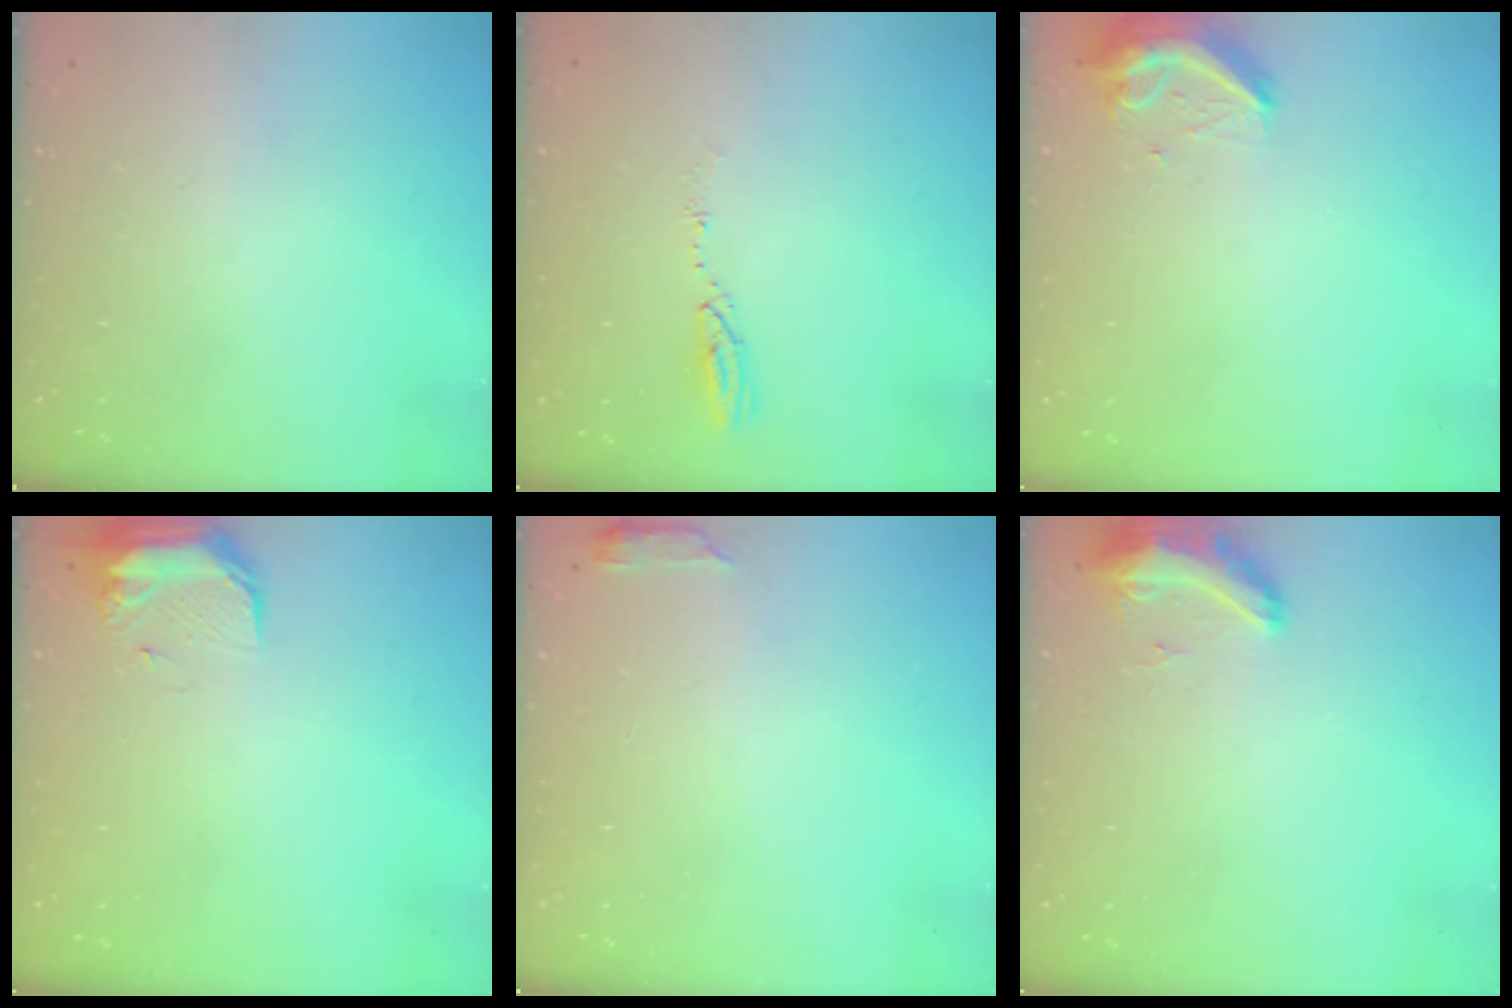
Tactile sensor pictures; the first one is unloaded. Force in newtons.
{"total": 4.0, "press": 4.0, "slide": 0.4}
{"total": 9.5, "press": 9.5, "slide": 0.6}
{"total": 11.4, "press": 9.6, "slide": 6.1}
{"total": 2.6, "press": 2.6, "slide": 0.5}
{"total": 11.0, "press": 9.7, "slide": 5.3}